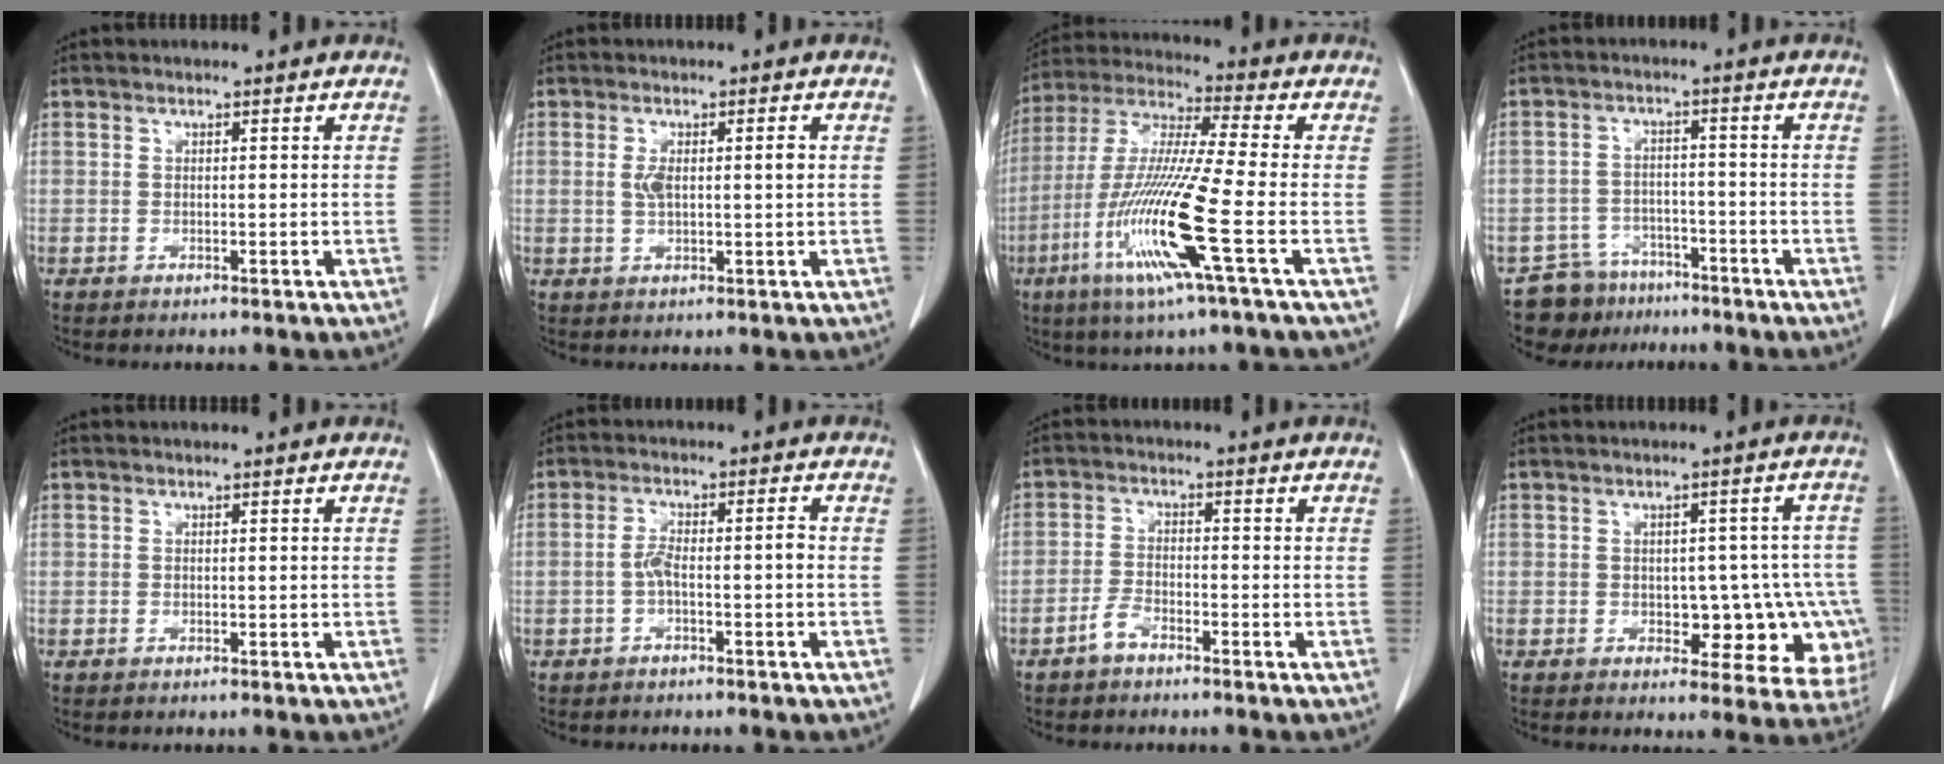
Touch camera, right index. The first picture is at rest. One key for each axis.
{"total": 3.6, "fx": 0.6, "fy": 0.9, "fz": 3.5, "tx": -0.065, "ty": 0.008, "tz": 0.014}
{"total": 15.9, "fx": -5.4, "fy": -1.0, "fz": 15.0, "tx": -0.308, "ty": -0.022, "tz": -0.109}
{"total": 7.0, "fx": -5.6, "fy": 4.2, "fz": -0.2, "tx": 0.011, "ty": 0.019, "tz": -0.091}
{"total": 0.0}
{"total": 3.6, "fx": -1.1, "fy": 0.7, "fz": 3.4, "tx": -0.062, "ty": 0.014, "tz": -0.017}
{"total": 2.8, "fx": -2.2, "fy": 1.1, "fz": 1.4, "tx": -0.029, "ty": 0.003, "tz": -0.042}
{"total": 11.1, "fx": -3.1, "fy": 6.6, "fz": 8.3, "tx": -0.063, "ty": 0.025, "tz": -0.031}